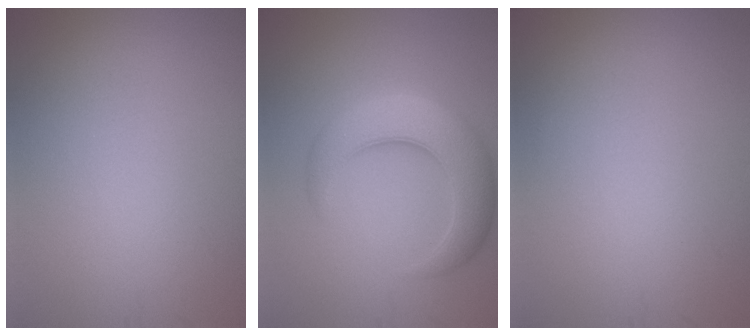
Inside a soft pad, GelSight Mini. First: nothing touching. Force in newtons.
{"total": 6.6, "press": 6.6, "slide": 0.1}
{"total": 0.0}